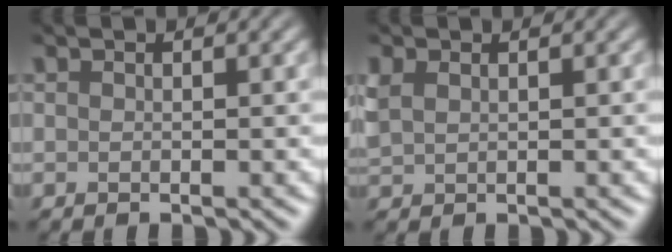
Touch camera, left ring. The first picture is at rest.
{"total": 1.6, "force": [0.8, 1.0, 0.9], "torque": [-0.025, 0.001, 0.021]}